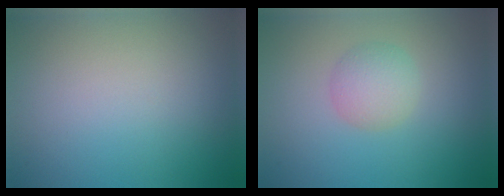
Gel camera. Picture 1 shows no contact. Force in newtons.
{"total": 2.7, "press": 2.7, "slide": 0.1}